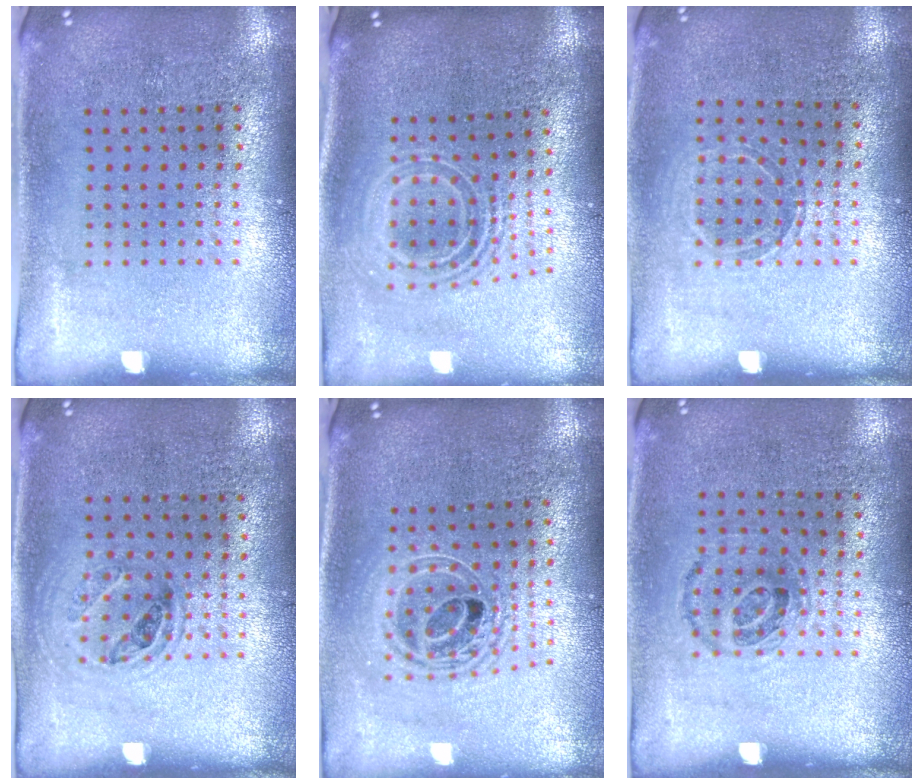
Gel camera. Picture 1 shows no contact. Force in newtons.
{"total": 2.2, "press": 1.6, "slide": 1.5}
{"total": 1.0, "press": 1.0, "slide": 0.2}
{"total": 0.9, "press": 0.8, "slide": 0.4}
{"total": 2.0, "press": 1.5, "slide": 1.3}
{"total": 0.9, "press": 0.7, "slide": 0.6}